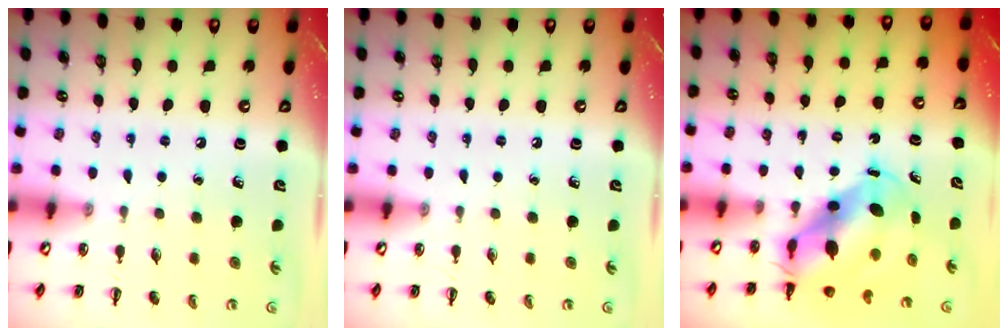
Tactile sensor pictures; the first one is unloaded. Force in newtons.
{"total": 0.0}
{"total": 8.1, "press": 7.8, "slide": 2.2}